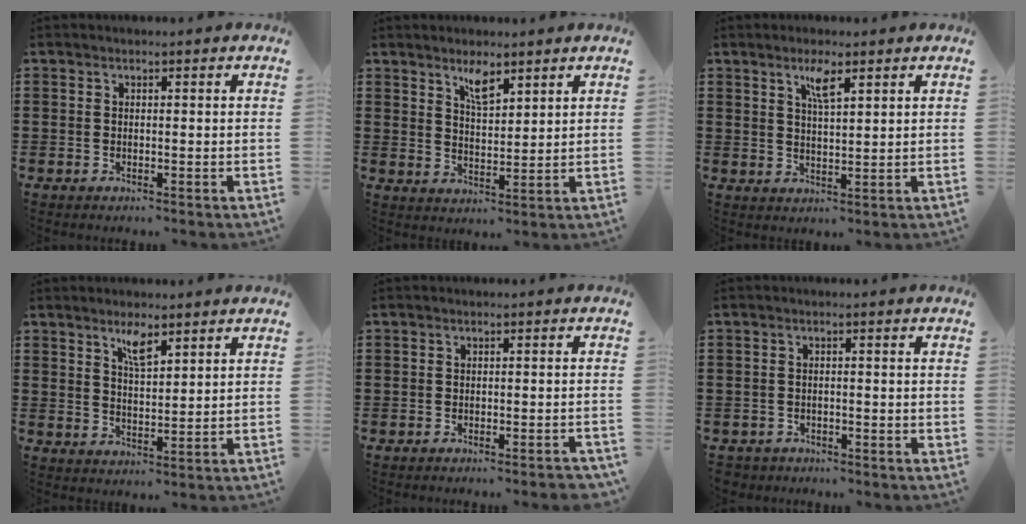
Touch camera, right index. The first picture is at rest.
{"total": 3.9, "force": [2.9, 1.1, 2.3], "torque": [-0.044, -0.001, 0.051]}
{"total": 3.6, "force": [2.2, 0.7, 2.7], "torque": [-0.052, 0.002, 0.035]}
{"total": 3.8, "force": [2.7, 0.9, 2.5], "torque": [-0.047, 0.001, 0.046]}
{"total": 1.5, "force": [-1.4, -0.2, 0.7], "torque": [-0.011, 0.001, -0.026]}
{"total": 1.4, "force": [-1.3, 0.5, -0.2], "torque": [-0.004, 0.002, -0.030]}